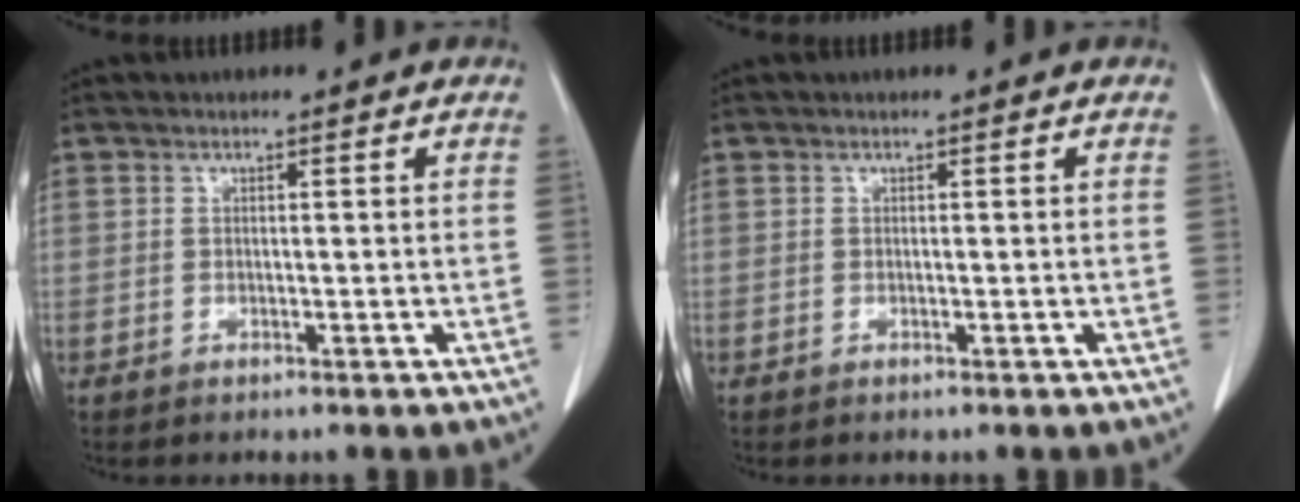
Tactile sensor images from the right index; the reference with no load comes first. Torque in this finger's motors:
{"motor_torque": [0.00, 0.00, 0.00, -0.01]}